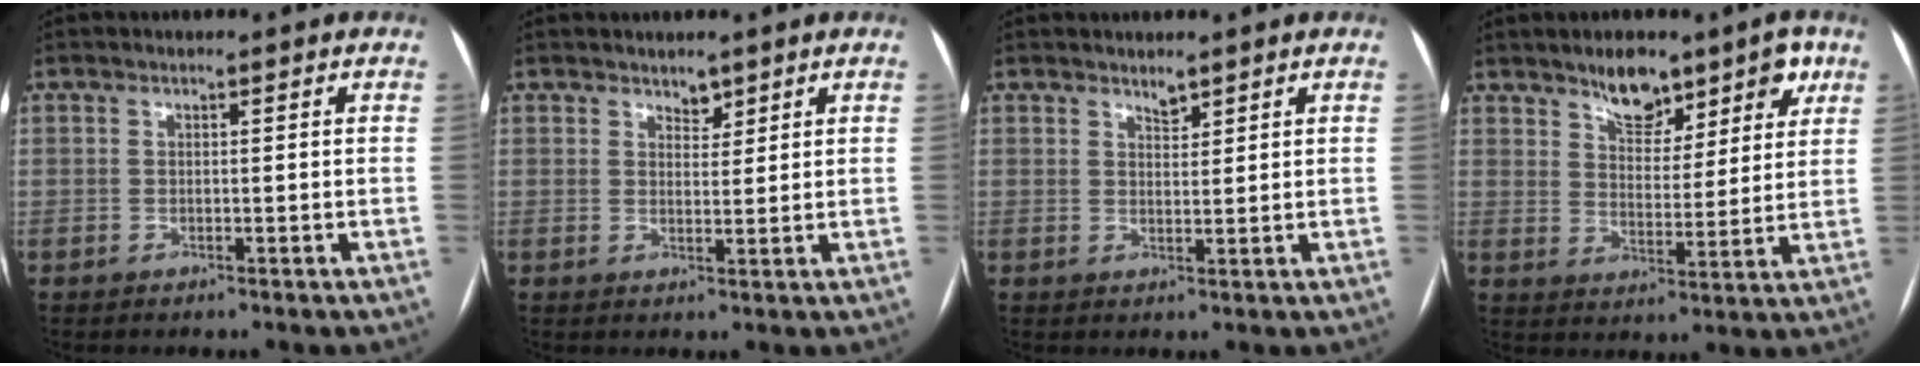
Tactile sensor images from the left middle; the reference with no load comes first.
{"total": 2.0, "force": [1.6, 1.0, 0.5], "torque": [-0.003, -0.004, 0.025]}
{"total": 1.6, "force": [1.4, 0.5, 0.6], "torque": [-0.009, -0.004, 0.025]}
{"total": 9.4, "force": [6.5, 4.5, 5.0], "torque": [-0.055, 0.006, 0.102]}